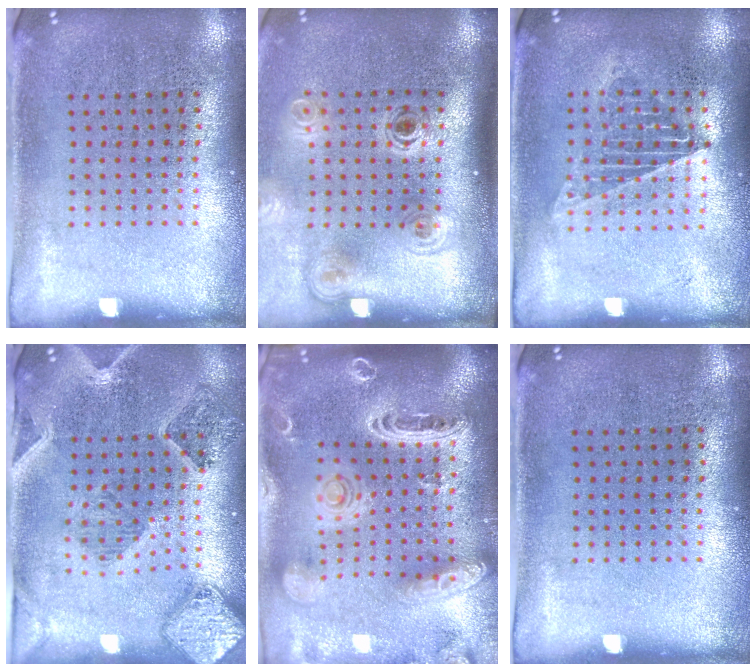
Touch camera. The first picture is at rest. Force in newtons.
{"total": 2.0, "press": 1.3, "slide": 1.5}
{"total": 1.2, "press": 1.1, "slide": 0.4}
{"total": 1.6, "press": 1.6, "slide": 0.4}
{"total": 3.8, "press": 3.0, "slide": 2.3}
{"total": 0.0}